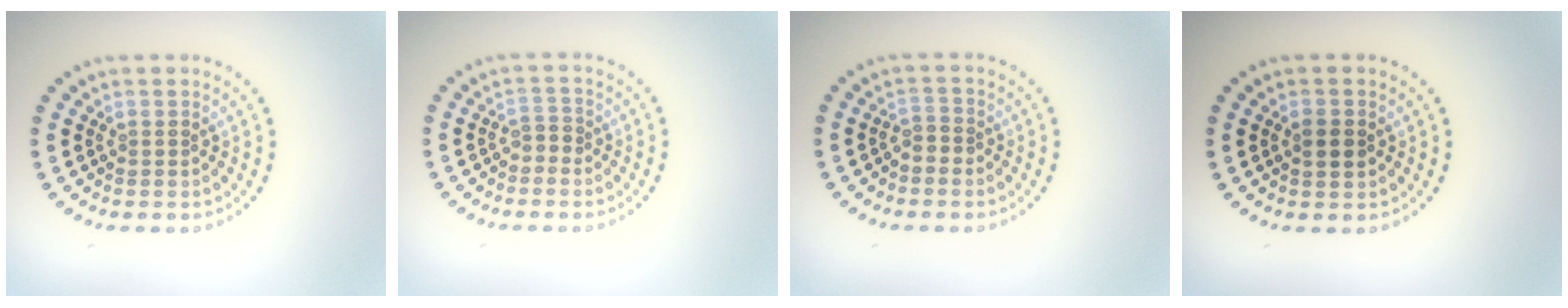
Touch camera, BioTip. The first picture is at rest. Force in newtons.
{"total": 1.1, "press": 0.8, "slide": 0.8}
{"total": 1.1, "press": 0.7, "slide": 0.8}
{"total": 2.2, "press": 2.2, "slide": 0.0}